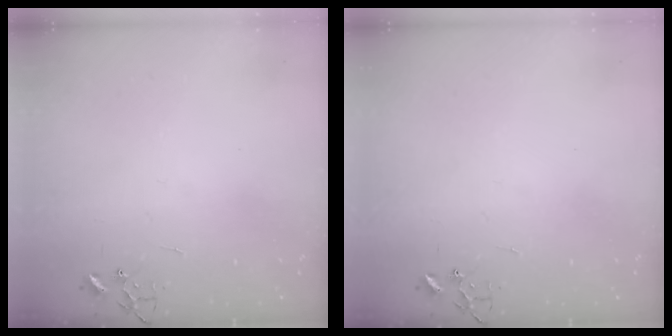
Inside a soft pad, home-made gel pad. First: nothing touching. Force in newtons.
{"total": 0.0}